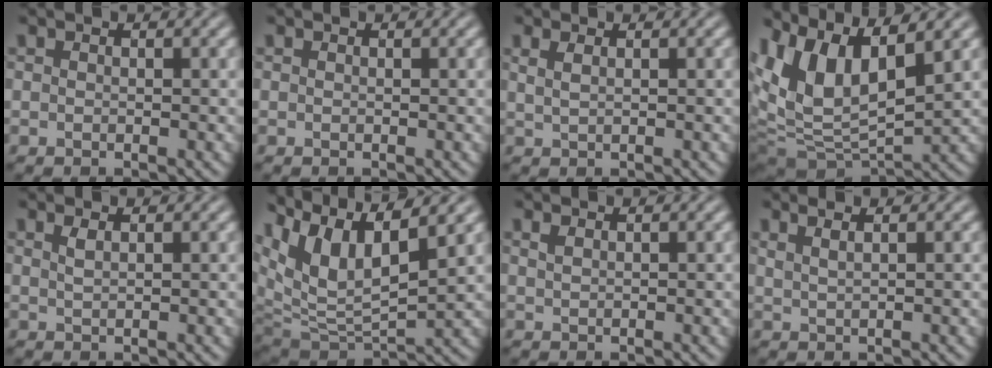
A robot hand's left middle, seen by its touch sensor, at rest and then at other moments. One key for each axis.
{"total": 0.0}
{"total": 1.4, "fx": 0.7, "fy": 0.7, "fz": 1.0, "tx": -0.012, "ty": 0.000, "tz": 0.011}
{"total": 10.3, "fx": 3.5, "fy": 4.9, "fz": 8.3, "tx": -0.172, "ty": 0.003, "tz": 0.063}
{"total": 0.8, "fx": 0.5, "fy": 0.3, "fz": 0.6, "tx": -0.013, "ty": 0.002, "tz": 0.009}
{"total": 10.4, "fx": 5.5, "fy": 4.5, "fz": 7.6, "tx": -0.160, "ty": 0.017, "tz": 0.105}
{"total": 0.5, "fx": 0.4, "fy": 0.2, "fz": 0.3, "tx": -0.009, "ty": 0.002, "tz": 0.009}
{"total": 2.0, "fx": 1.3, "fy": 0.9, "fz": 1.2, "tx": -0.001, "ty": 0.003, "tz": 0.005}